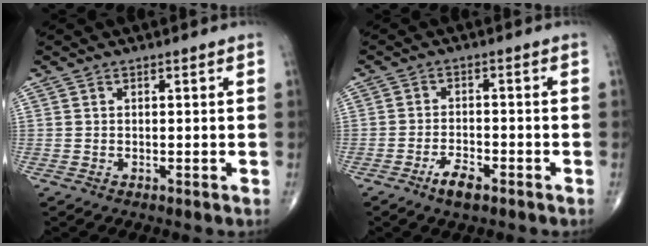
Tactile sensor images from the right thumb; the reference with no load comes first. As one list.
[{"total": 4.2, "force": [-2.7, 1.6, 2.8], "torque": [-0.050, 0.014, -0.047]}]